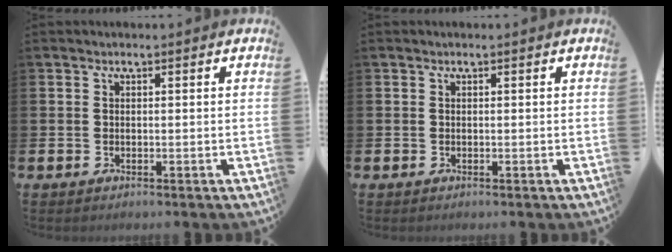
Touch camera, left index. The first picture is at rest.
{"total": 0.0}